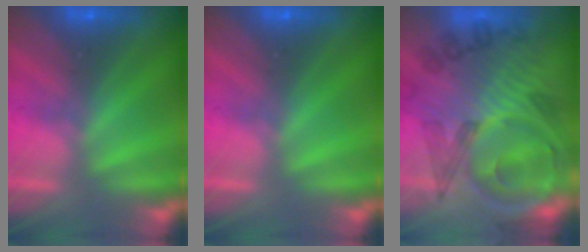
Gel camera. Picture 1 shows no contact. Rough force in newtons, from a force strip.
{"total": 0.0}
{"total": 7.6}